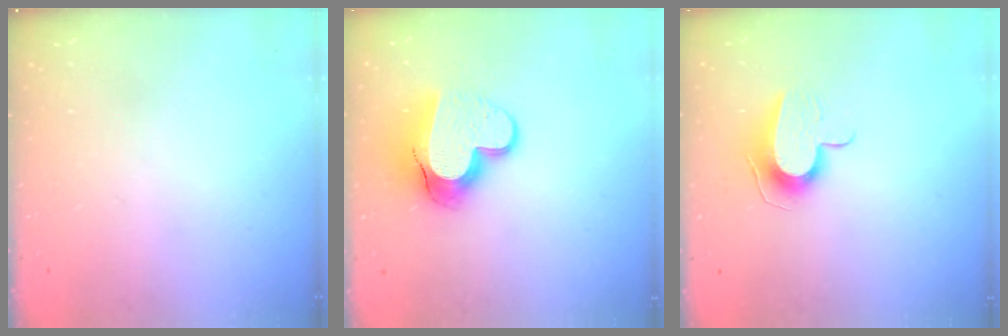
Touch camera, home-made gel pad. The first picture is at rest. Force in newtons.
{"total": 14.1, "press": 14.1, "slide": 1.1}
{"total": 9.2, "press": 9.2, "slide": 0.5}